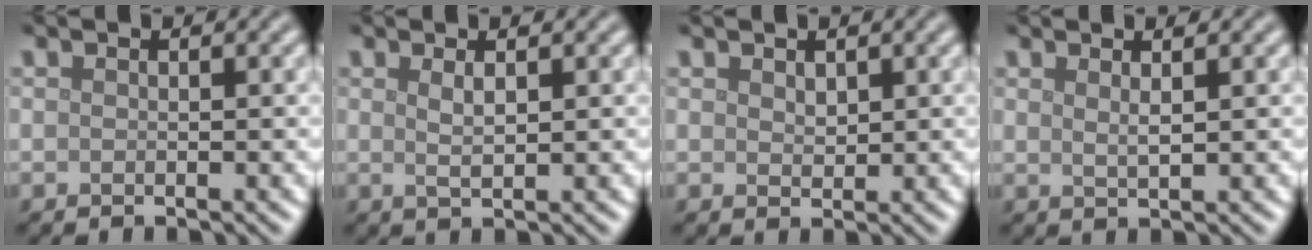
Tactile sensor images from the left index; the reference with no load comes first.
{"total": 1.6, "force": [0.7, 0.4, 1.4], "torque": [-0.022, -0.001, 0.011]}
{"total": 1.1, "force": [0.7, 0.7, 0.5], "torque": [-0.010, -0.001, 0.017]}
{"total": 1.4, "force": [0.9, 0.4, 1.0], "torque": [-0.014, -0.001, 0.013]}